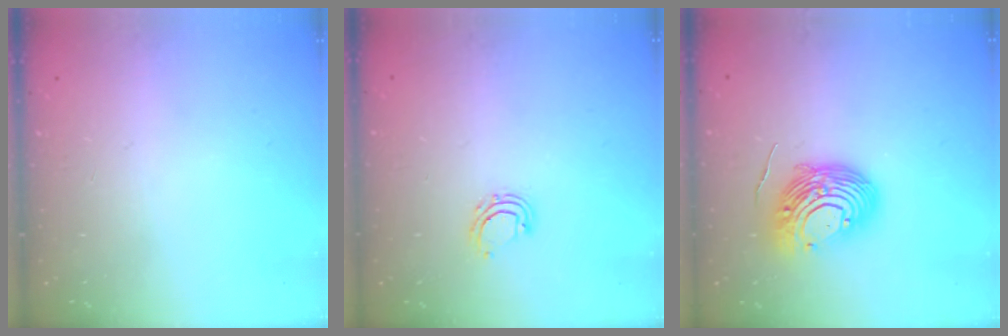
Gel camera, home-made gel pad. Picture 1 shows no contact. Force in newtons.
{"total": 5.7, "press": 5.7, "slide": 0.6}
{"total": 13.4, "press": 13.3, "slide": 1.5}